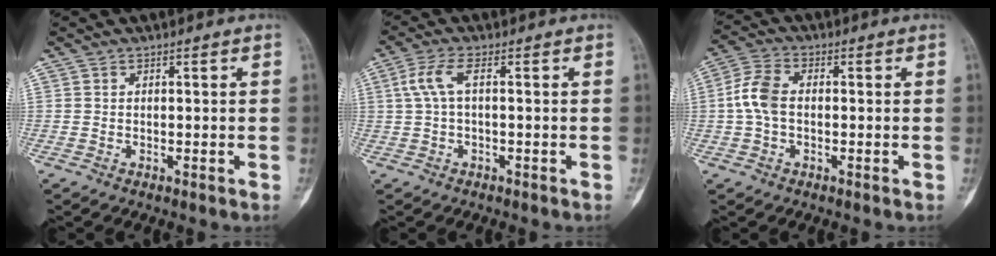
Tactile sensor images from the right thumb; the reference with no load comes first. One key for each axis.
{"total": 4.4, "fx": 0.6, "fy": 1.4, "fz": 4.1, "tx": -0.106, "ty": 0.018, "tz": 0.011}
{"total": 6.5, "fx": -0.2, "fy": 4.0, "fz": 5.1, "tx": -0.114, "ty": 0.018, "tz": -0.011}